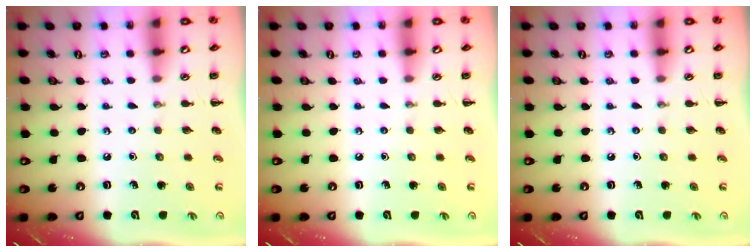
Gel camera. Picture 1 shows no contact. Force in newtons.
{"total": 0.0}
{"total": 0.0}